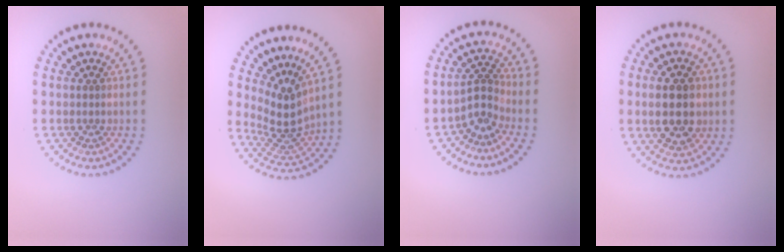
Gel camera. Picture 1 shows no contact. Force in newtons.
{"total": 3.8, "press": 2.9, "slide": 2.6}
{"total": 2.5, "press": 1.8, "slide": 1.7}
{"total": 5.5, "press": 5.4, "slide": 0.3}